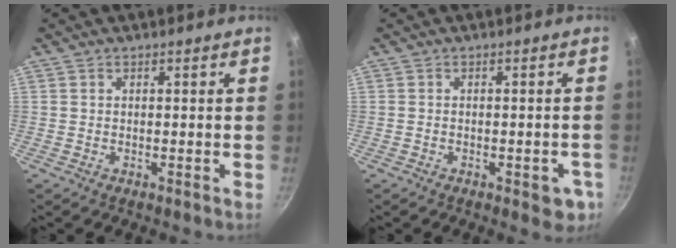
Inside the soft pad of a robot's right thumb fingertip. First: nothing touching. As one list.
[{"total": 4.8, "force": [-2.0, 2.3, 3.8], "torque": [-0.030, 0.009, -0.020]}]